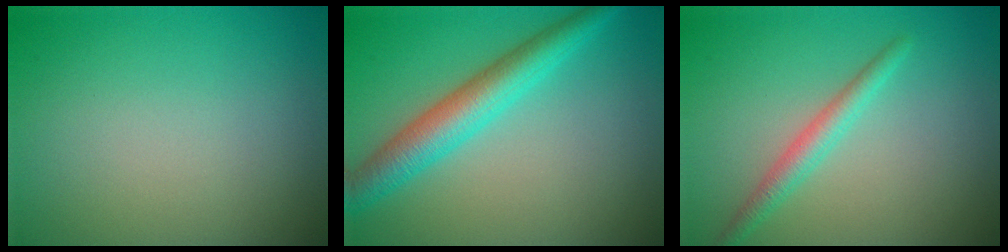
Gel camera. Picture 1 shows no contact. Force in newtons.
{"total": 4.9, "press": 4.9, "slide": 0.1}
{"total": 2.2, "press": 2.2, "slide": 0.1}